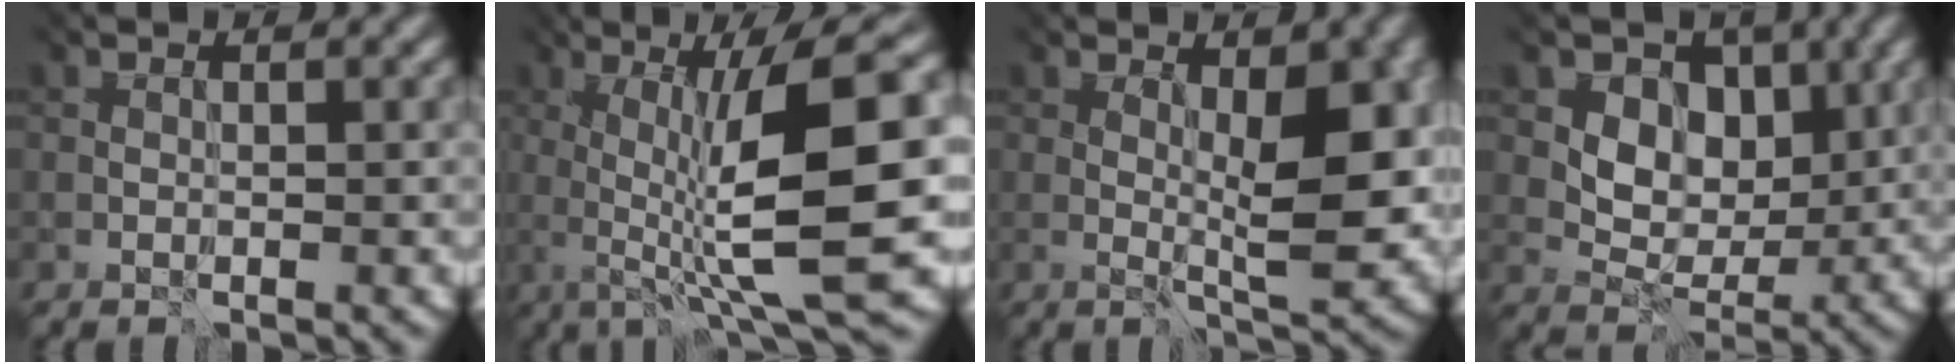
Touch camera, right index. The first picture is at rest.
{"total": 10.9, "force": [-1.7, 1.3, 10.6], "torque": [-0.154, 0.007, -0.009]}
{"total": 5.7, "force": [0.1, 1.6, 5.4], "torque": [-0.074, 0.001, 0.014]}
{"total": 5.1, "force": [0.8, 3.9, 3.2], "torque": [-0.049, -0.006, 0.017]}